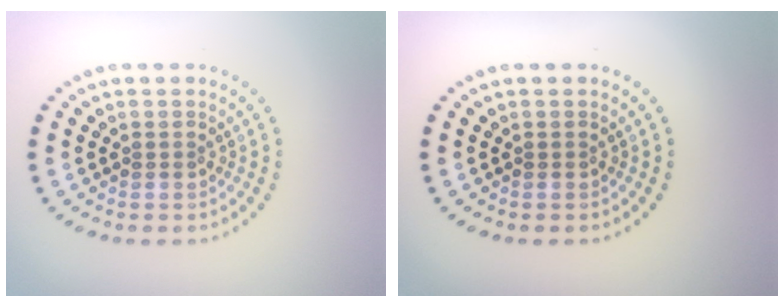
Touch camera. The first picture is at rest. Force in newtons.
{"total": 0.0}